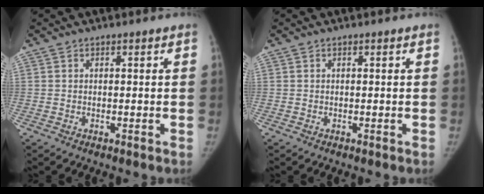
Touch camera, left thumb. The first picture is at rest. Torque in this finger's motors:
{"motor_torque": [0.00, 0.00, 0.08, -0.08, 0.00]}